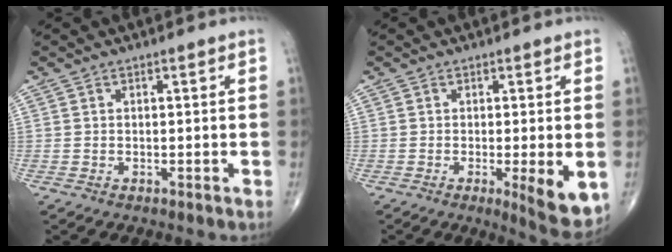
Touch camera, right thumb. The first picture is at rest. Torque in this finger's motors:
{"motor_torque": [0.78, 0.88, 0.62, -0.09, 0.15]}